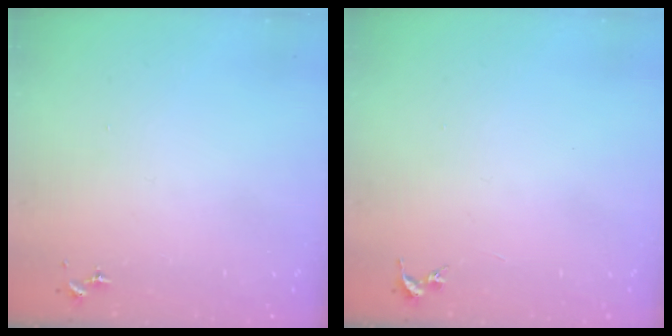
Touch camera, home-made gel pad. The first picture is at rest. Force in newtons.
{"total": 0.0}